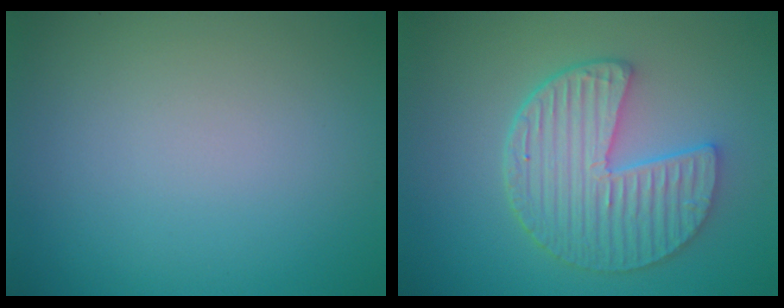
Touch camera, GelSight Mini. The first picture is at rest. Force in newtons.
{"total": 5.9, "press": 4.7, "slide": 3.5}